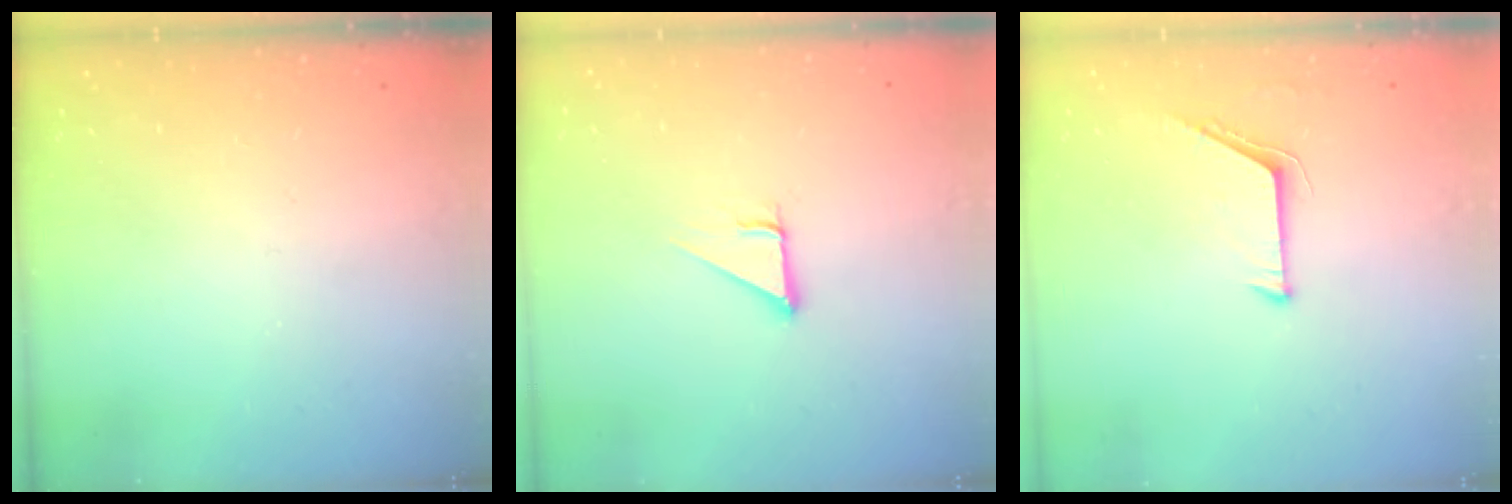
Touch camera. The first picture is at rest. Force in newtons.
{"total": 3.0, "press": 3.0, "slide": 0.2}
{"total": 5.7, "press": 5.7, "slide": 0.5}